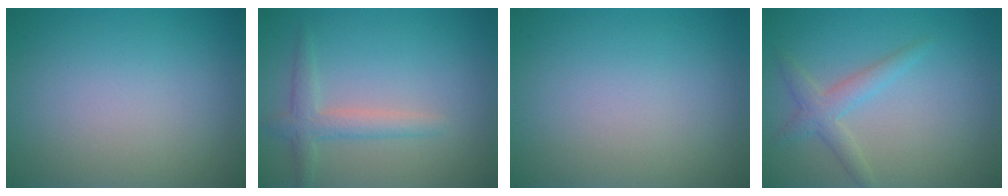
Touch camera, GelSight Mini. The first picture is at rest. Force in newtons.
{"total": 2.4, "press": 2.4, "slide": 0.1}
{"total": 0.0}
{"total": 2.4, "press": 2.4, "slide": 0.2}